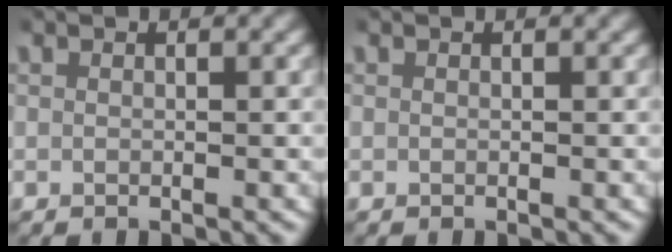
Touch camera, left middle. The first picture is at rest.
{"total": 0.0}